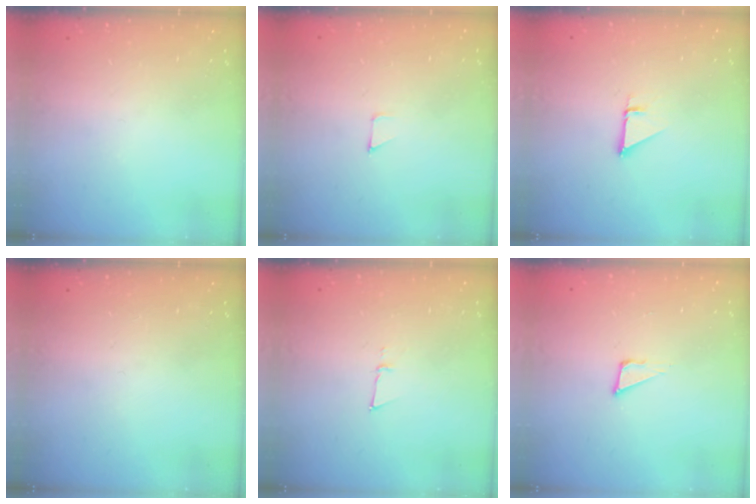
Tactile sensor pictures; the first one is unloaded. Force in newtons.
{"total": 2.6, "press": 2.6, "slide": 0.2}
{"total": 1.0, "press": 1.0, "slide": 0.1}
{"total": 0.0}
{"total": 3.8, "press": 3.7, "slide": 1.0}
{"total": 3.6, "press": 3.5, "slide": 0.9}